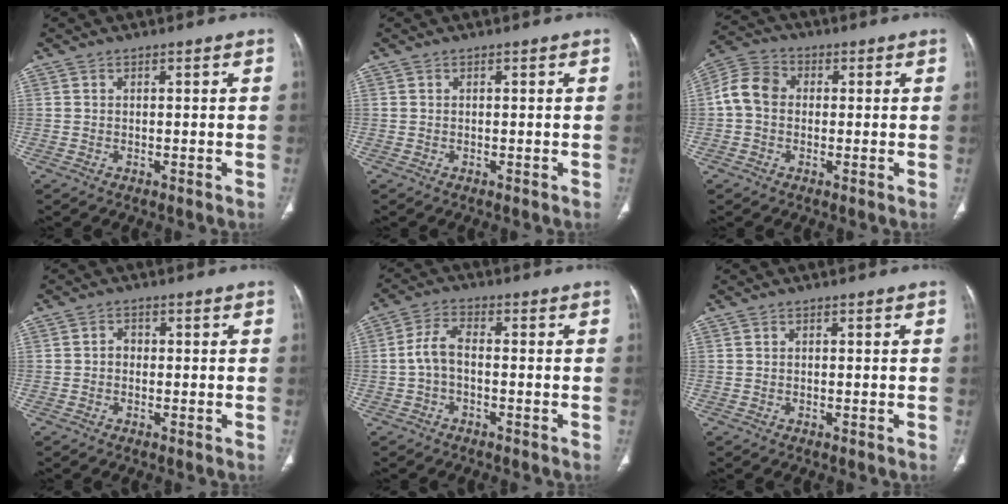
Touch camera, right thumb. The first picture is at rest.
{"total": 0.0}
{"total": 7.3, "force": [0.0, 5.8, 4.3], "torque": [-0.076, 0.023, -0.011]}
{"total": 1.7, "force": [-0.3, 1.4, 0.9], "torque": [-0.006, 0.008, -0.010]}
{"total": 4.9, "force": [-1.0, 2.5, 4.1], "torque": [-0.084, 0.019, -0.026]}
{"total": 0.0}